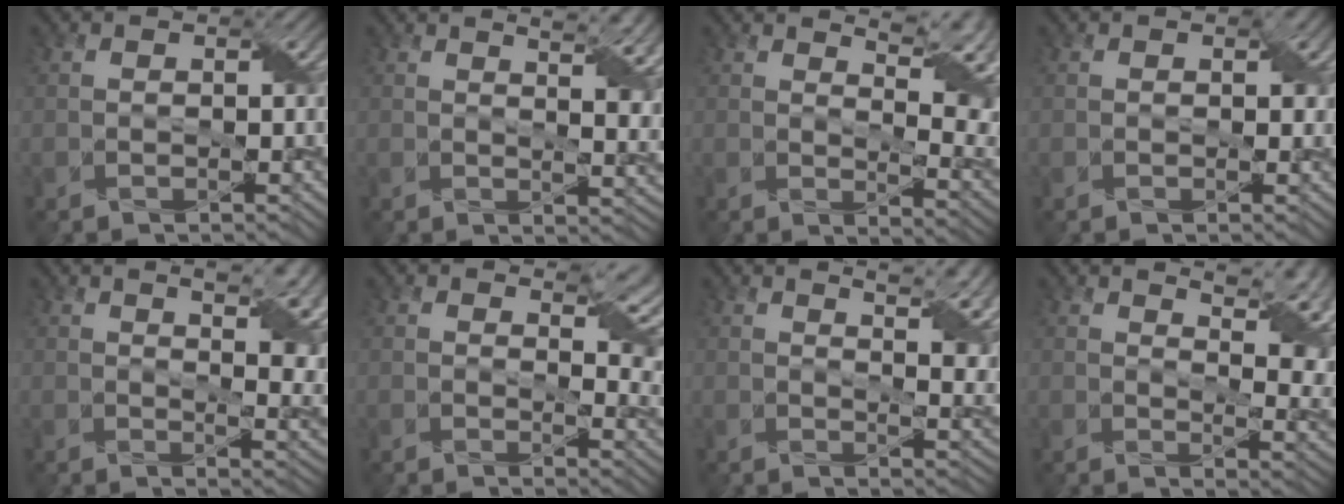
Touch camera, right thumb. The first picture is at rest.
{"total": 10.4, "force": [5.1, 4.0, 8.1], "torque": [-0.092, 0.032, 0.059]}
{"total": 9.4, "force": [5.2, 2.7, 7.3], "torque": [-0.102, 0.014, 0.078]}
{"total": 1.6, "force": [0.5, 1.0, 1.1], "torque": [-0.015, -0.001, 0.009]}
{"total": 13.2, "force": [5.0, 5.1, 11.1], "torque": [-0.137, 0.034, 0.075]}
{"total": 6.1, "force": [3.4, 1.8, 4.8], "torque": [-0.067, 0.002, 0.061]}
{"total": 11.9, "force": [6.0, 4.3, 9.3], "torque": [-0.121, 0.035, 0.077]}
{"total": 11.5, "force": [6.0, 3.5, 9.2], "torque": [-0.125, 0.024, 0.084]}